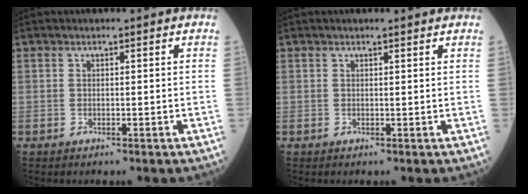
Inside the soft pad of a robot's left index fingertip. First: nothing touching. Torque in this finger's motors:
{"motor_torque": [0.25, -0.38, -0.05, -0.01]}